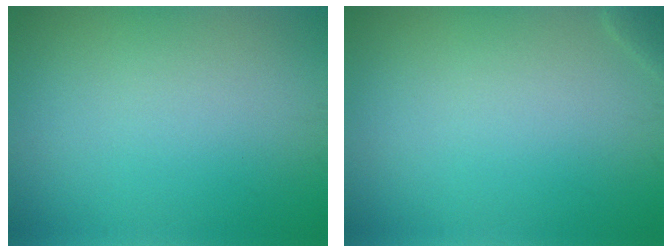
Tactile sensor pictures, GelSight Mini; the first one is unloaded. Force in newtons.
{"total": 0.7, "press": 0.7, "slide": 0.0}